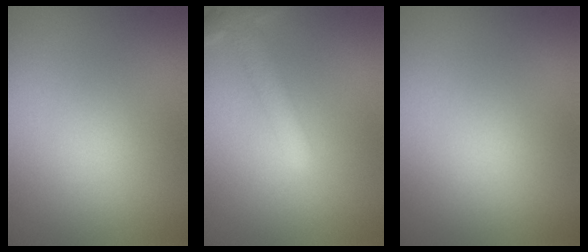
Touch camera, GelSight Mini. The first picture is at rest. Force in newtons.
{"total": 3.0, "press": 3.0, "slide": 0.2}
{"total": 0.0}